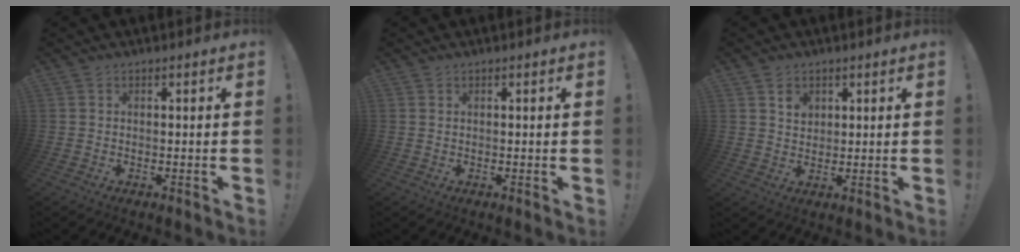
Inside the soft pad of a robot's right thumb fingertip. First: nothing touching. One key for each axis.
{"total": 0.6, "fx": 0.4, "fy": -0.1, "fz": 0.4, "tx": -0.003, "ty": -0.002, "tz": 0.005}
{"total": 3.8, "fx": 2.1, "fy": 3.0, "fz": 1.2, "tx": -0.006, "ty": -0.012, "tz": 0.034}